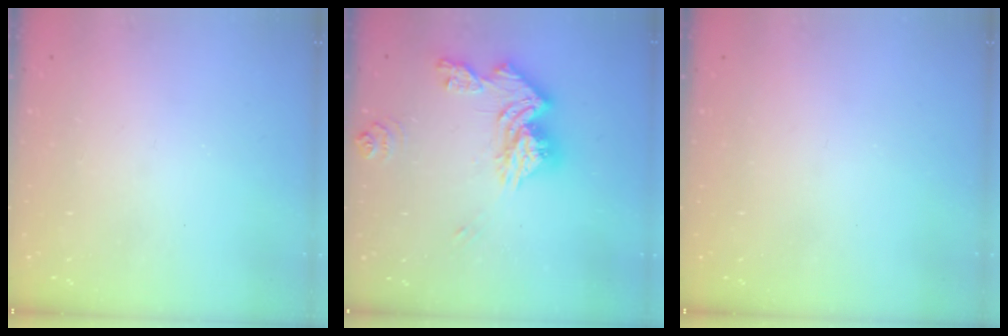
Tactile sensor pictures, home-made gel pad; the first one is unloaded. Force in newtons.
{"total": 16.0, "press": 15.9, "slide": 1.8}
{"total": 0.0}